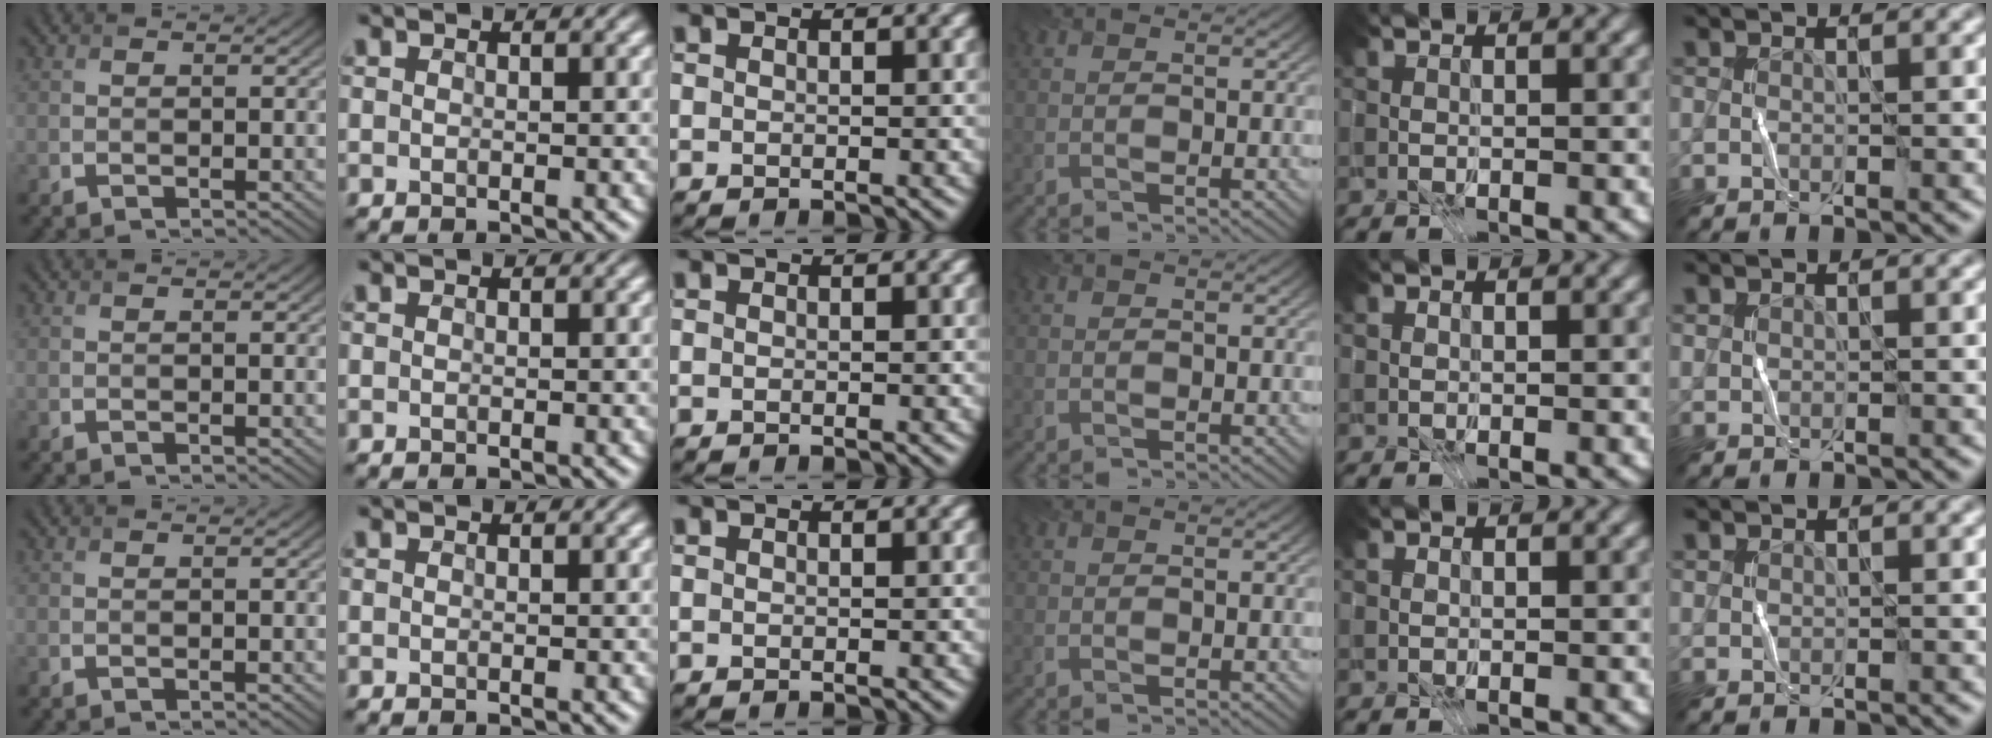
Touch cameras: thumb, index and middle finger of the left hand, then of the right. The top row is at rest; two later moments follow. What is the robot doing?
{"motion": "fold", "object": "file"}